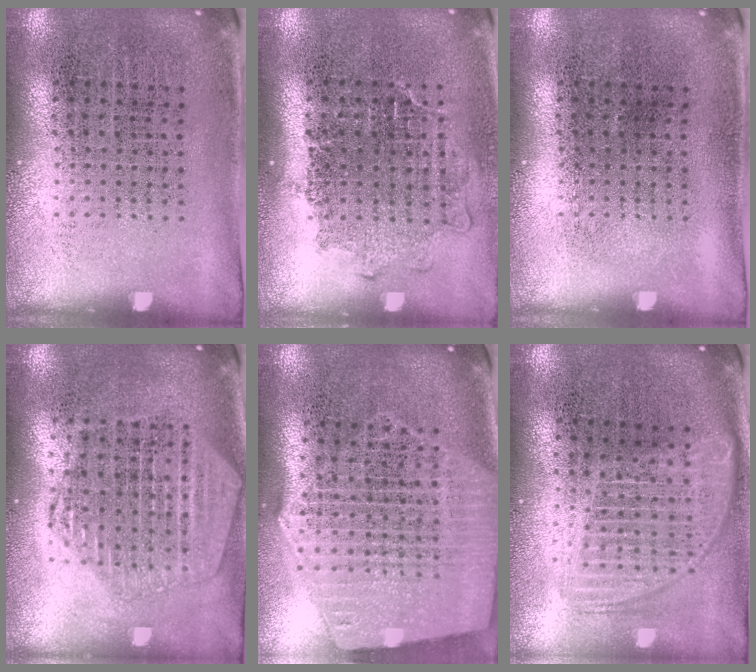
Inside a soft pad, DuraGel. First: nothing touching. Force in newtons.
{"total": 1.2, "press": 1.1, "slide": 0.5}
{"total": 0.0}
{"total": 2.2, "press": 2.0, "slide": 1.0}
{"total": 2.7, "press": 2.3, "slide": 1.4}
{"total": 1.8, "press": 1.5, "slide": 1.0}